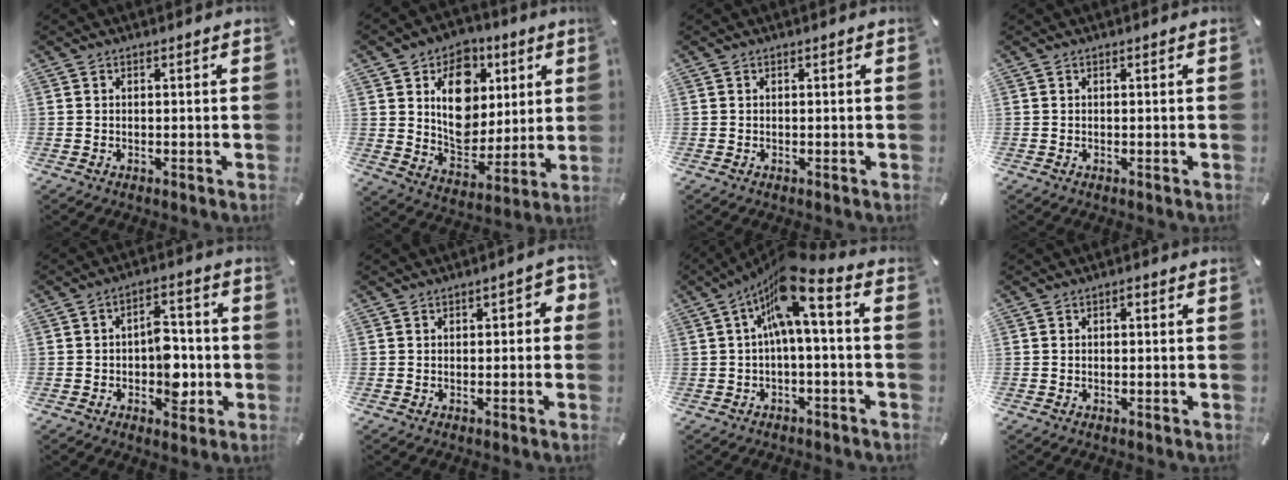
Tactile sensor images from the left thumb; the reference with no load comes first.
{"total": 14.6, "force": [4.5, 12.0, 7.1], "torque": [-0.090, -0.026, 0.086]}
{"total": 0.0}
{"total": 0.0}
{"total": 9.7, "force": [-1.7, 6.4, 7.1], "torque": [-0.079, 0.011, -0.028]}
{"total": 2.9, "force": [-0.6, 1.7, 2.3], "torque": [-0.034, 0.008, -0.014]}
{"total": 11.4, "force": [3.2, 2.4, 10.6], "torque": [-0.191, -0.021, 0.052]}
{"total": 1.2, "force": [-0.1, 0.7, 1.0], "torque": [-0.020, 0.004, -0.003]}